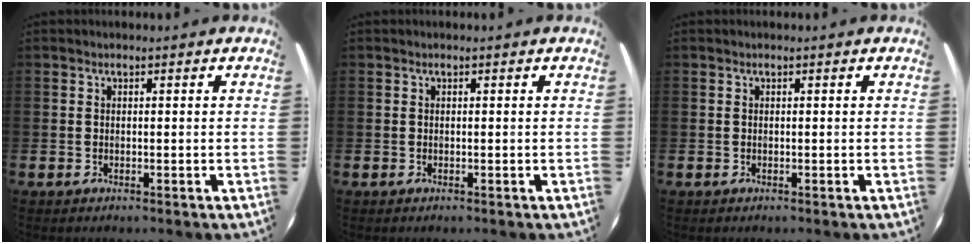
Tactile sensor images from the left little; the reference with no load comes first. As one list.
[{"total": 0.0}, {"total": 0.0}]